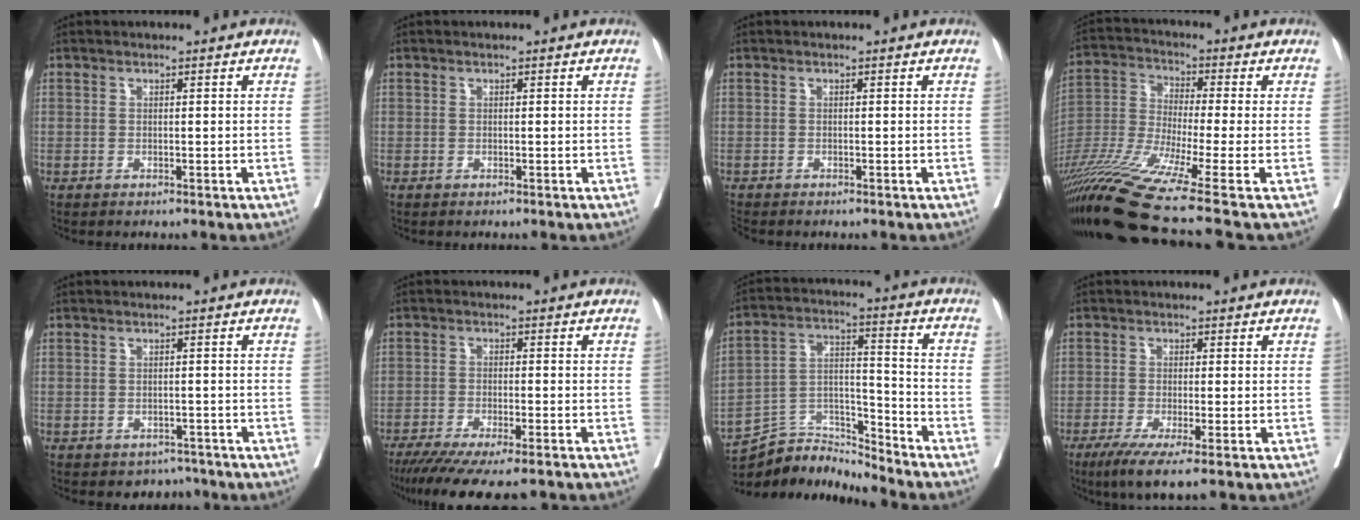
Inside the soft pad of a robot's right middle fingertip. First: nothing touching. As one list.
[{"total": 0.0}, {"total": 1.0, "force": [-1.0, 0.3, 0.1], "torque": [-0.007, -0.005, -0.021]}, {"total": 17.5, "force": [-12.2, -2.2, 12.3], "torque": [-0.268, -0.035, -0.227]}, {"total": 2.8, "force": [-2.2, 1.7, 0.1], "torque": [0.001, 0.010, -0.028]}, {"total": 13.6, "force": [-11.1, 1.6, 7.6], "torque": [-0.115, -0.029, -0.168]}, {"total": 9.8, "force": [-9.8, -0.1, -0.1], "torque": [0.007, 0.041, -0.184]}, {"total": 6.1, "force": [-3.7, 0.2, 4.8], "torque": [-0.076, -0.016, -0.062]}]